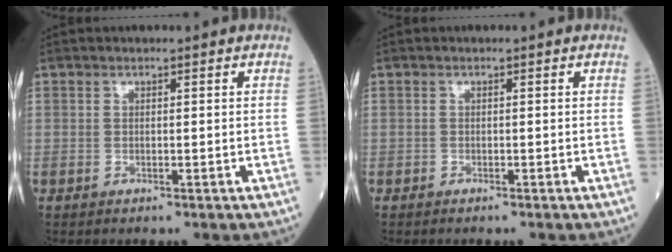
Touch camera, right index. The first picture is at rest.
{"total": 0.0}